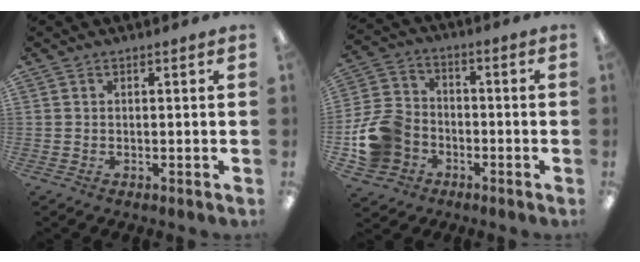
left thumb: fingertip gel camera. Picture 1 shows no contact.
{"total": 14.1, "force": [-5.2, 11.5, 6.3], "torque": [-0.134, 0.046, -0.088]}